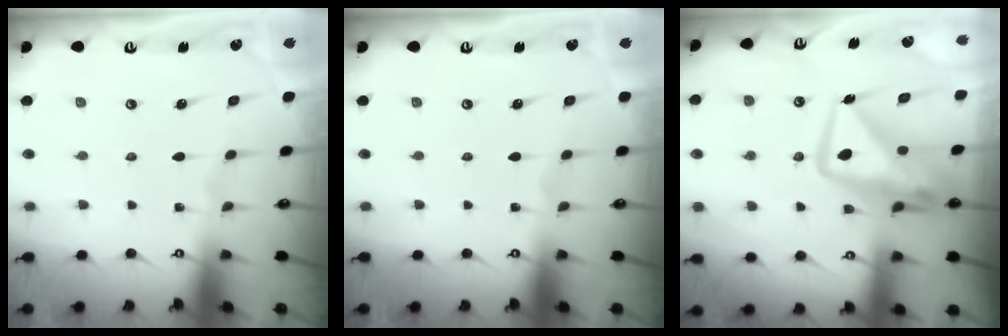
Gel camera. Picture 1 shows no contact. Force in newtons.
{"total": 0.0}
{"total": 12.9, "press": 12.8, "slide": 1.5}